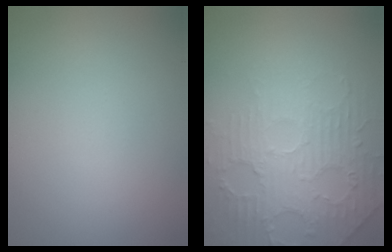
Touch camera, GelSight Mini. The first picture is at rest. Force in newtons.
{"total": 4.6, "press": 3.6, "slide": 3.0}